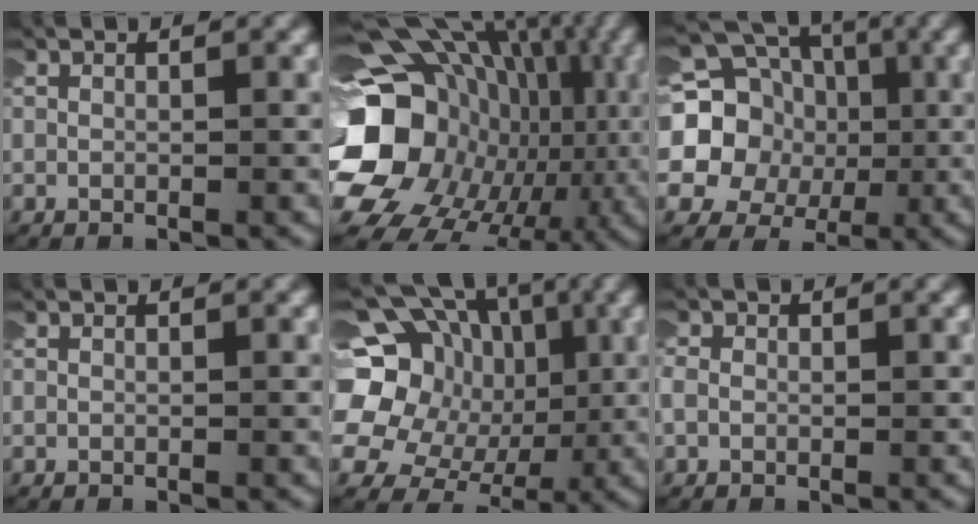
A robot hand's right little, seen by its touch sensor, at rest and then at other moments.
{"total": 18.9, "force": [-0.1, 15.2, 11.4], "torque": [-0.228, -0.036, -0.004]}
{"total": 15.7, "force": [2.1, 14.0, 6.9], "torque": [-0.195, -0.021, 0.022]}
{"total": 0.0}
{"total": 15.8, "force": [2.0, 13.7, 7.5], "torque": [-0.176, -0.020, 0.022]}
{"total": 1.7, "force": [0.1, 1.6, 0.8], "torque": [-0.028, 0.001, -0.002]}